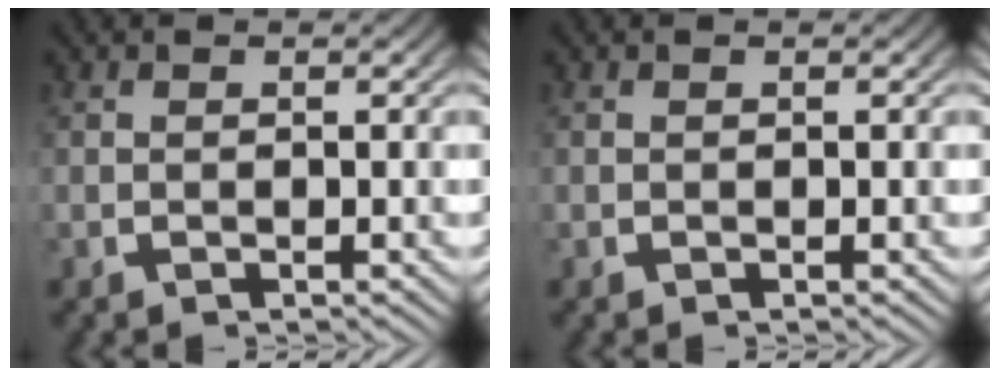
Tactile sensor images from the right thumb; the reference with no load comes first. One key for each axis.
{"total": 0.0}